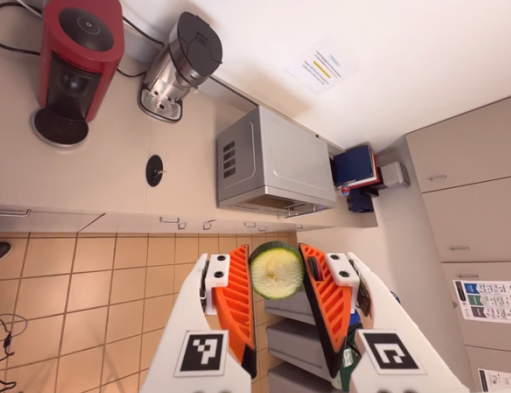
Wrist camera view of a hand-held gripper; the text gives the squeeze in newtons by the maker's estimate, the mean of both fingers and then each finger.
{"total": 9.0, "left": 8.9, "right": 9.0}